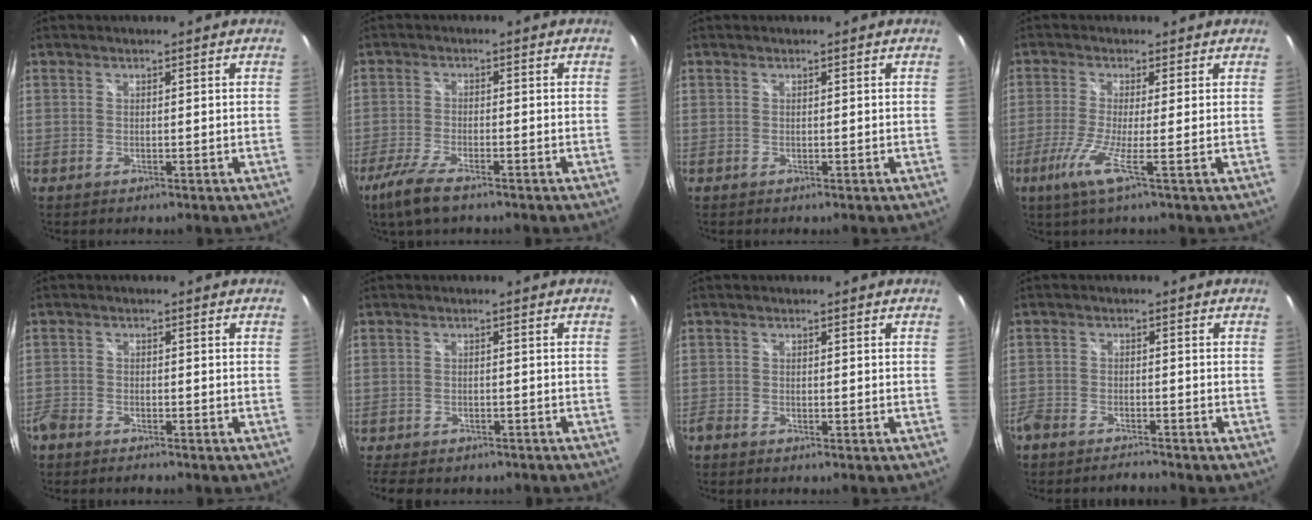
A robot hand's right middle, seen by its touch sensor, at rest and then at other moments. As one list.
[{"total": 7.1, "force": [-5.0, 1.5, 4.8], "torque": [-0.123, -0.018, -0.097]}, {"total": 0.0}, {"total": 5.7, "force": [-2.3, -1.3, 5.1], "torque": [-0.135, -0.015, -0.049]}, {"total": 4.7, "force": [-4.2, 1.6, 1.6], "torque": [-0.054, -0.014, -0.078]}, {"total": 7.7, "force": [-6.4, 2.9, 3.2], "torque": [-0.078, -0.020, -0.095]}, {"total": 1.2, "force": [-1.1, 0.2, 0.4], "torque": [-0.009, -0.004, -0.024]}, {"total": 5.6, "force": [-5.2, 1.1, 1.5], "torque": [-0.056, -0.012, -0.093]}]